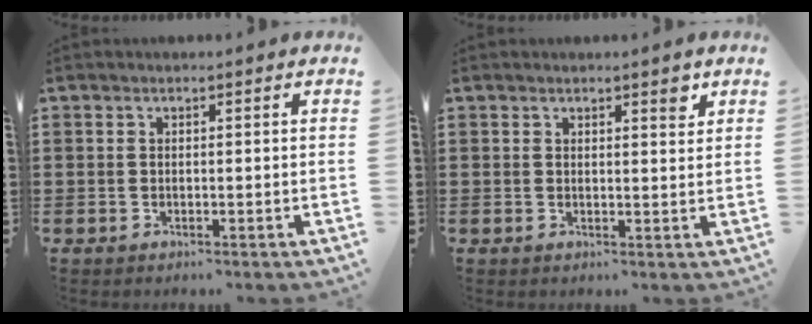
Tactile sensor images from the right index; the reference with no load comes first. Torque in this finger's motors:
{"motor_torque": [0.01, 0.00, 0.01, 0.00]}